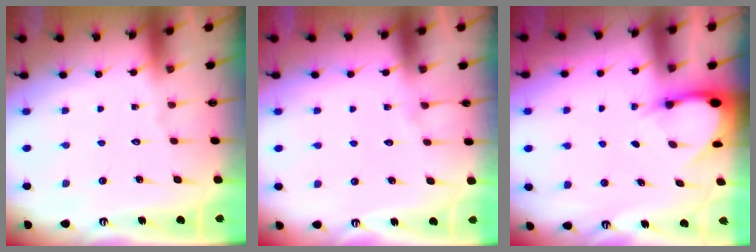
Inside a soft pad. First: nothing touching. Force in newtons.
{"total": 2.9, "press": 2.9, "slide": 0.2}
{"total": 3.3, "press": 3.3, "slide": 0.3}